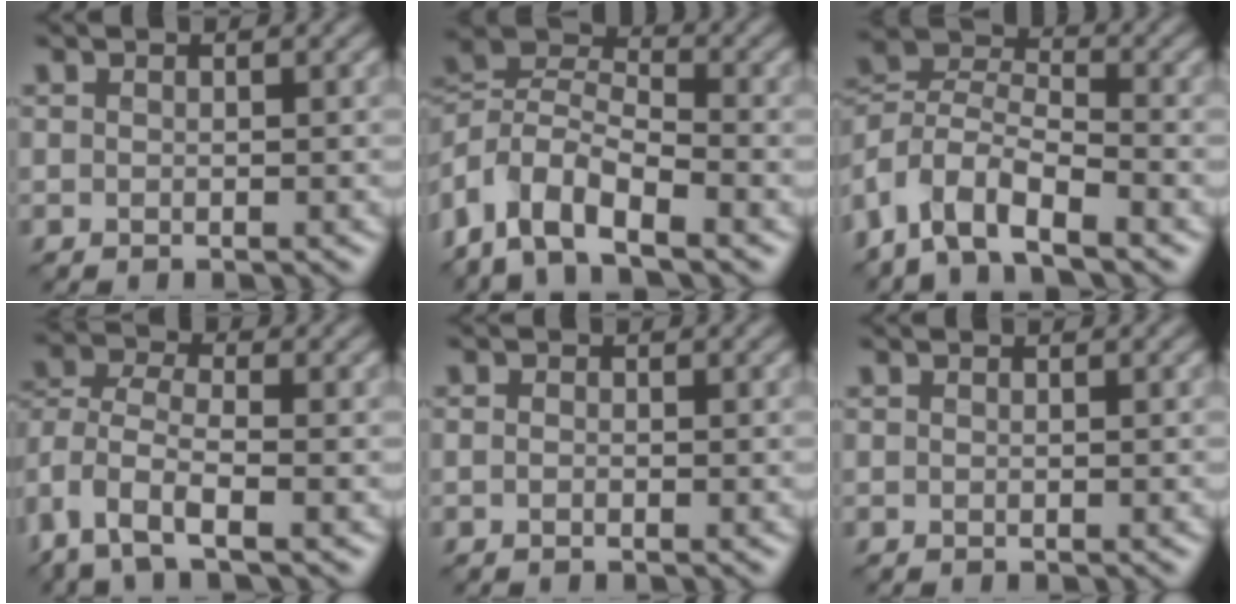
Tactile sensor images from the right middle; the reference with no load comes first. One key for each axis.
{"total": 7.9, "fx": -4.4, "fy": 3.7, "fz": 5.4, "tx": -0.098, "ty": 0.009, "tz": -0.101}
{"total": 7.7, "fx": -5.2, "fy": 3.3, "fz": 4.6, "tx": -0.086, "ty": 0.004, "tz": -0.115}
{"total": 6.3, "fx": -3.0, "fy": 3.1, "fz": 4.7, "tx": -0.104, "ty": -0.004, "tz": -0.073}
{"total": 0.7, "fx": 0.1, "fy": 0.5, "fz": 0.5, "tx": -0.002, "ty": -0.004, "tz": -0.013}
{"total": 0.0}